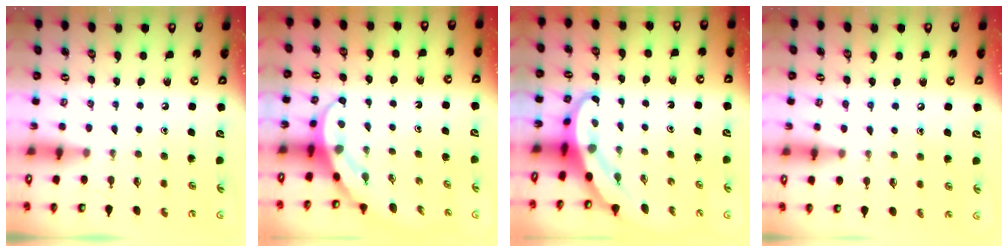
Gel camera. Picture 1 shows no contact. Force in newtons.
{"total": 4.0, "press": 3.9, "slide": 0.4}
{"total": 6.2, "press": 6.1, "slide": 0.6}
{"total": 4.3, "press": 4.3, "slide": 0.5}